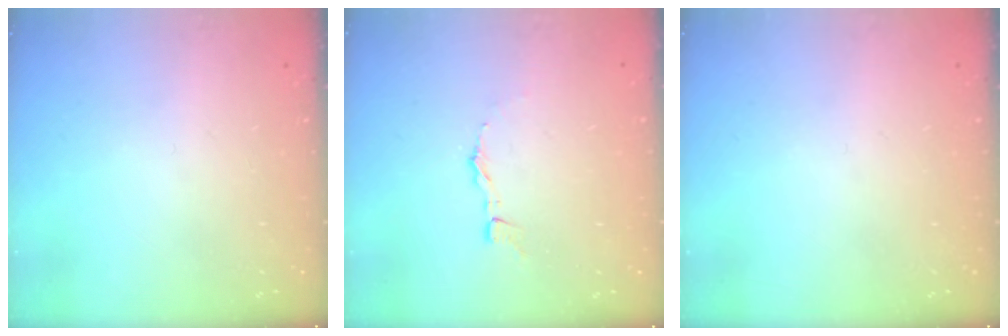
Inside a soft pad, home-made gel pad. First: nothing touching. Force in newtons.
{"total": 2.5, "press": 2.5, "slide": 0.1}
{"total": 0.0}